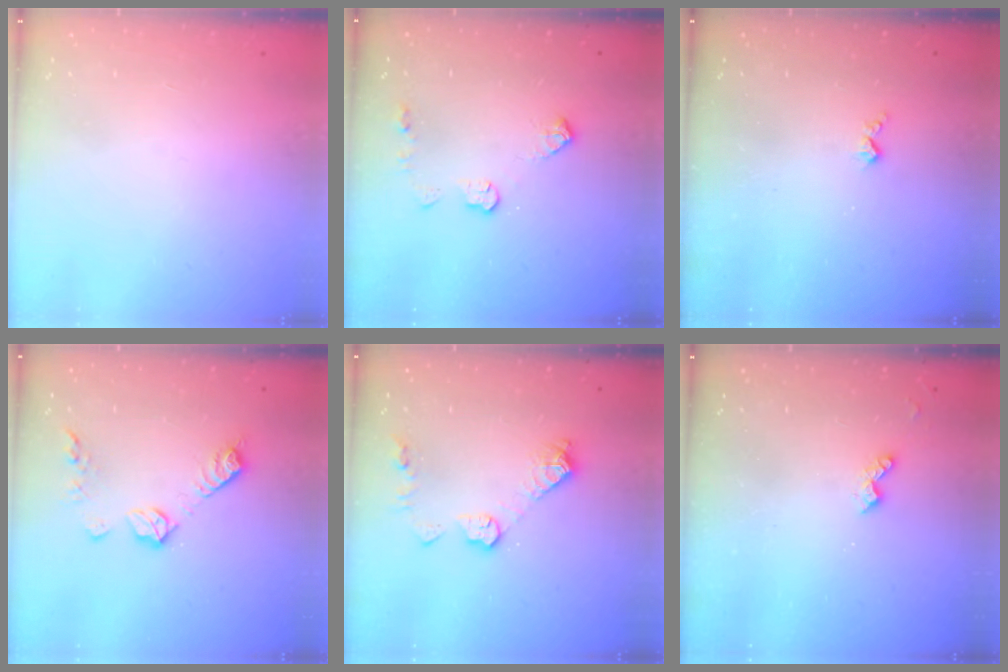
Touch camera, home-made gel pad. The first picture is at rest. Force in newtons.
{"total": 7.4, "press": 7.4, "slide": 0.3}
{"total": 3.7, "press": 3.7, "slide": 0.5}
{"total": 10.2, "press": 10.2, "slide": 0.2}
{"total": 9.8, "press": 9.8, "slide": 0.5}
{"total": 3.6, "press": 3.5, "slide": 0.6}